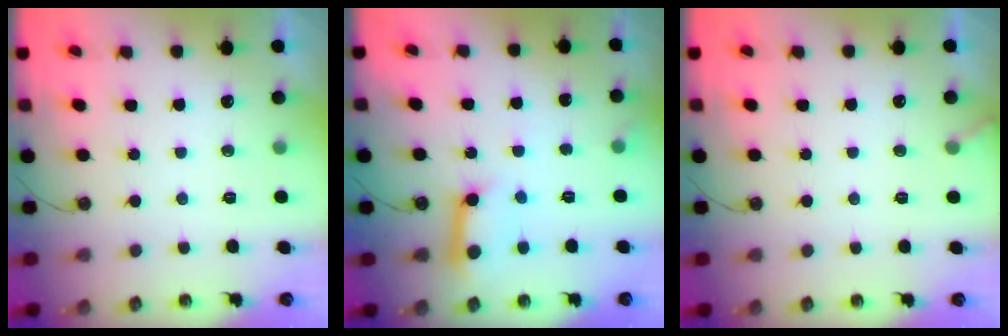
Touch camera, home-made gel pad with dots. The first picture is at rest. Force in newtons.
{"total": 12.3, "press": 12.3, "slide": 1.0}
{"total": 3.8, "press": 3.8, "slide": 0.2}